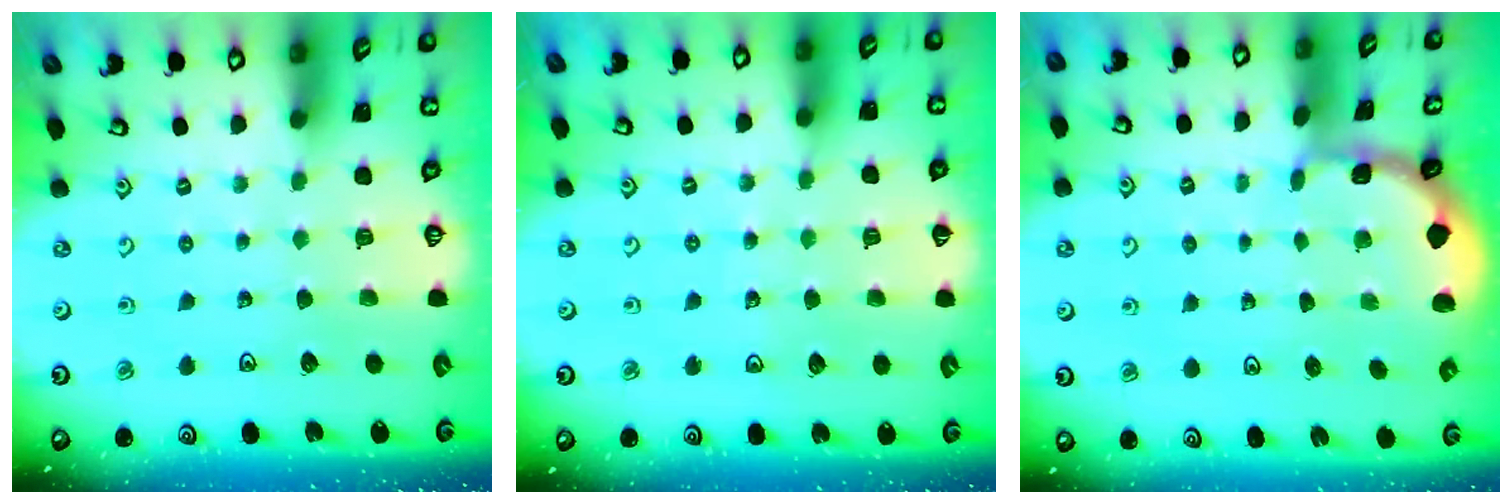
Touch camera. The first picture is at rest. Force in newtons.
{"total": 5.2, "press": 4.6, "slide": 2.3}
{"total": 1.1, "press": 1.1, "slide": 0.1}